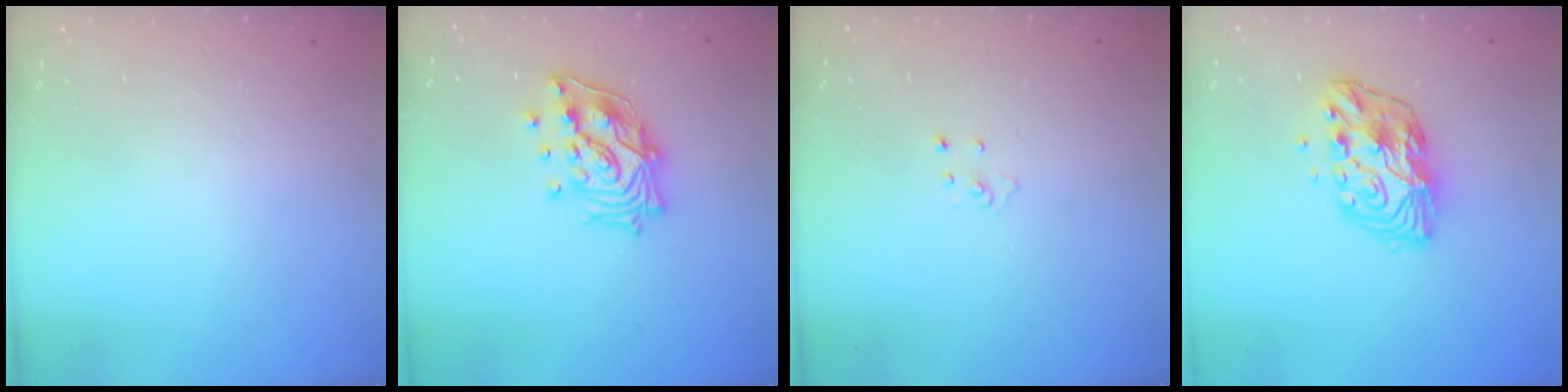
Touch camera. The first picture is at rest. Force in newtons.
{"total": 15.6, "press": 15.5, "slide": 2.0}
{"total": 2.8, "press": 2.8, "slide": 0.2}
{"total": 10.7, "press": 10.6, "slide": 0.7}